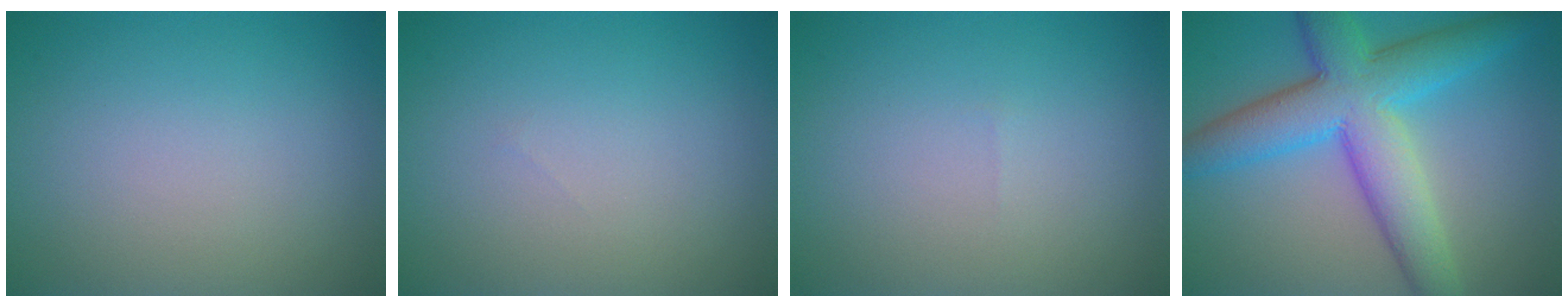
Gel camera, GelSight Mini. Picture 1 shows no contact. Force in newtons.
{"total": 0.0}
{"total": 0.0}
{"total": 9.0, "press": 9.0, "slide": 0.1}